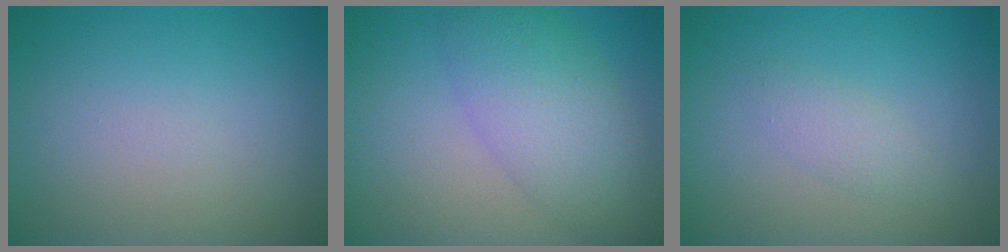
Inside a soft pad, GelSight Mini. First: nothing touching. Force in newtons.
{"total": 5.9, "press": 5.9, "slide": 0.1}
{"total": 1.5, "press": 1.5, "slide": 0.1}